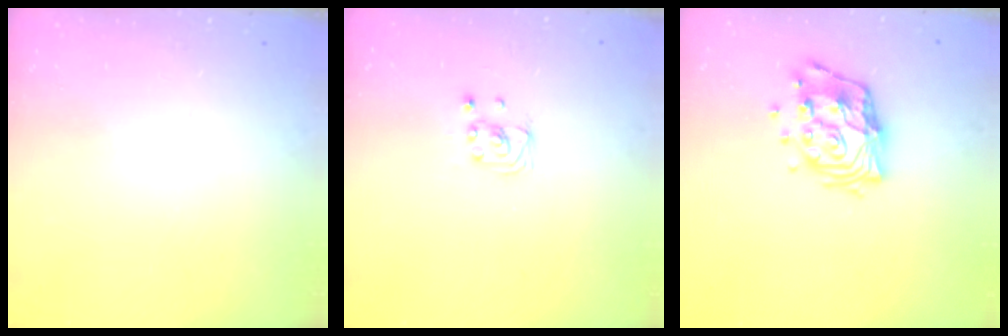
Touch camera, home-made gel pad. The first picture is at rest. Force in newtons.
{"total": 1.6, "press": 1.6, "slide": 0.0}
{"total": 13.7, "press": 13.6, "slide": 1.5}